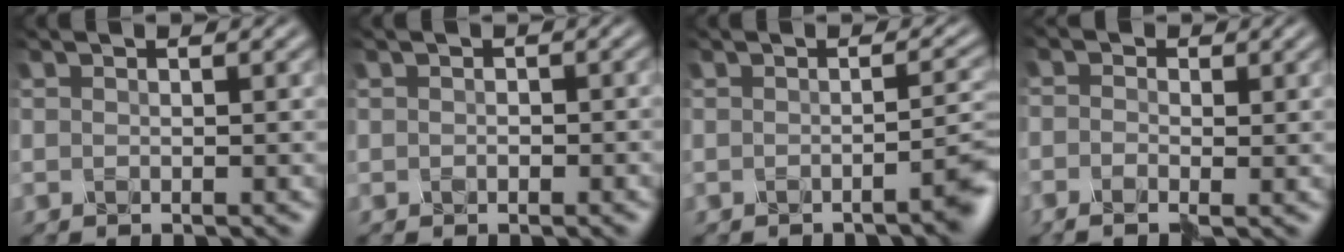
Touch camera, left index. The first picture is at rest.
{"total": 0.6, "force": [0.1, 0.4, -0.3], "torque": [0.004, 0.003, -0.002]}
{"total": 3.3, "force": [-1.7, 0.8, 2.7], "torque": [-0.016, 0.010, -0.031]}
{"total": 1.4, "force": [-1.3, 0.6, 0.1], "torque": [-0.006, 0.002, -0.031]}